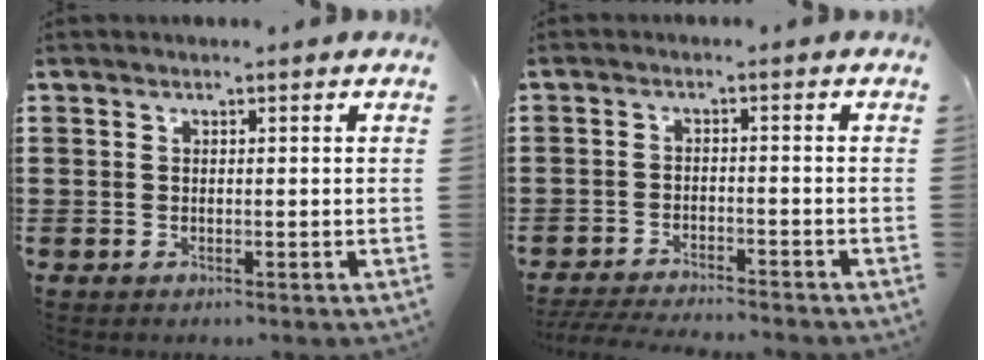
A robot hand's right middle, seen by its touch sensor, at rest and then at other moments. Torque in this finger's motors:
{"motor_torque": [0.68, -0.67, 0.29, 0.08]}